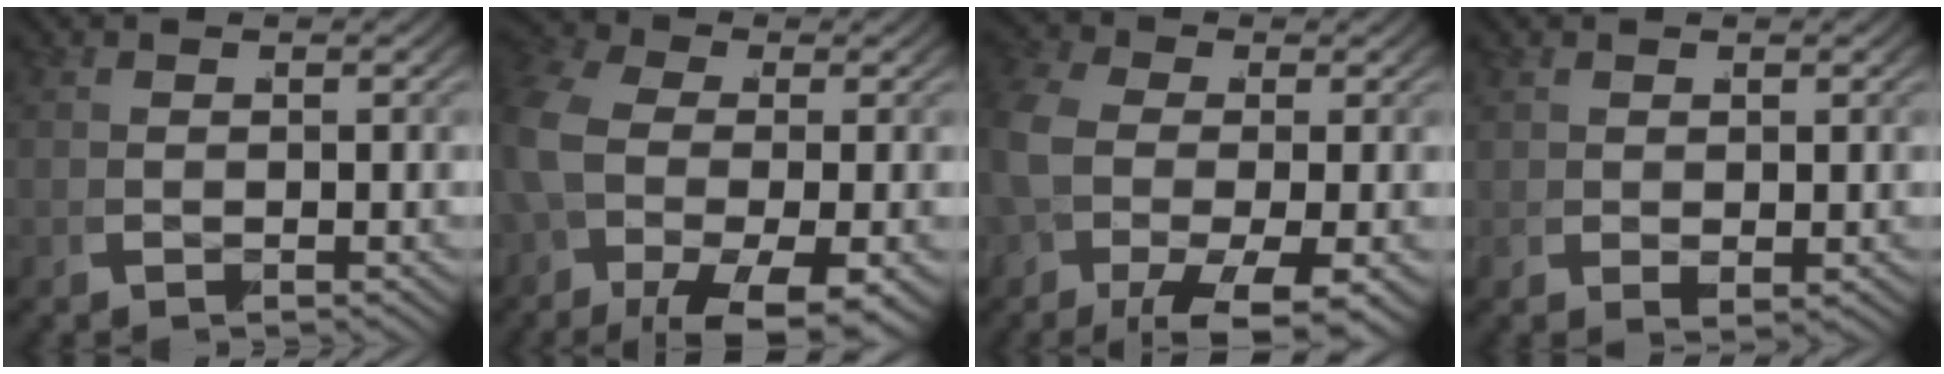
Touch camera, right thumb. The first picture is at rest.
{"total": 7.4, "force": [-2.4, 4.0, 5.7], "torque": [-0.128, -0.032, -0.024]}
{"total": 6.5, "force": [-2.2, 3.7, 4.9], "torque": [-0.113, -0.026, -0.024]}
{"total": 0.9, "force": [0.9, 0.0, 0.0], "torque": [-0.001, -0.006, 0.022]}